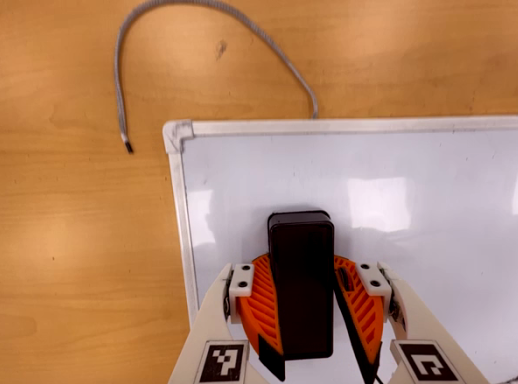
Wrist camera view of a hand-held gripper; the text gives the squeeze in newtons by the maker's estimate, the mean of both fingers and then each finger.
{"total": 13.9, "left": 15.4, "right": 12.5}